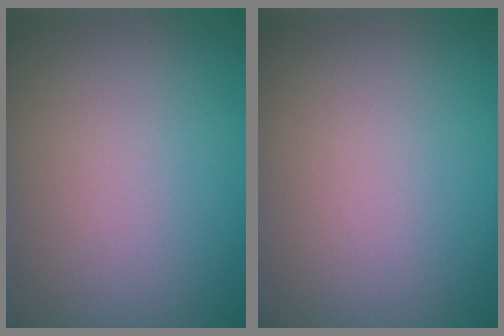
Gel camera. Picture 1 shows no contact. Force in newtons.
{"total": 0.0}